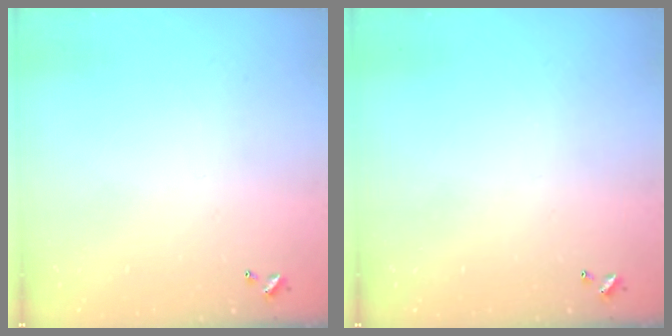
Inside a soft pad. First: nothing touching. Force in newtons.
{"total": 0.0}